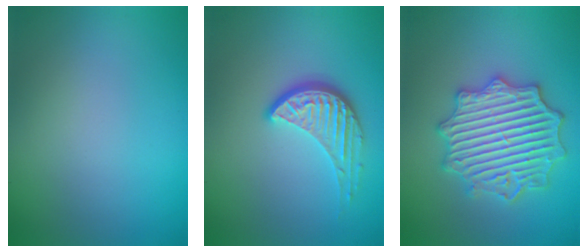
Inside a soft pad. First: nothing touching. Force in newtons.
{"total": 4.1, "press": 3.0, "slide": 2.8}
{"total": 6.6, "press": 6.5, "slide": 1.0}